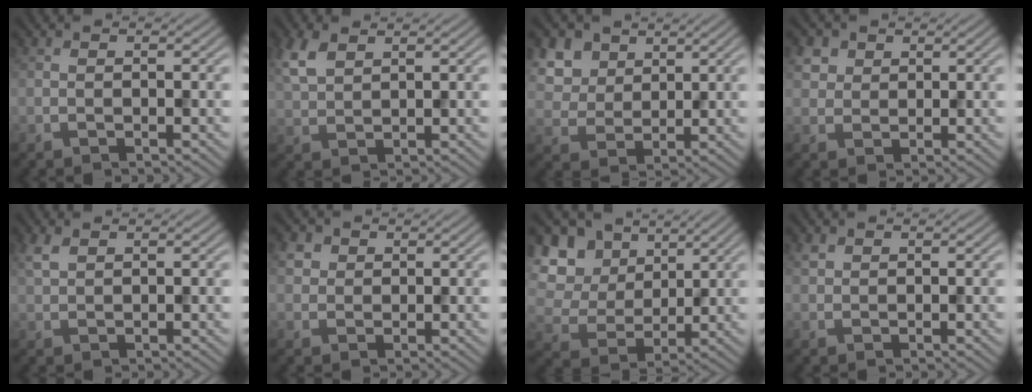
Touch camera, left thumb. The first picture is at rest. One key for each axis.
{"total": 4.4, "fx": 2.5, "fy": 2.2, "fz": 2.9, "tx": -0.084, "ty": 0.008, "tz": 0.057}
{"total": 7.6, "fx": 3.8, "fy": 5.5, "fz": 3.6, "tx": -0.137, "ty": -0.001, "tz": 0.079}
{"total": 3.3, "fx": 1.6, "fy": 2.6, "fz": 1.2, "tx": -0.040, "ty": -0.002, "tz": 0.038}
{"total": 1.9, "fx": 1.2, "fy": 0.8, "fz": 1.3, "tx": -0.038, "ty": 0.004, "tz": 0.029}
{"total": 2.4, "fx": 1.0, "fy": 2.1, "fz": 0.8, "tx": -0.025, "ty": 0.002, "tz": 0.020}
{"total": 11.3, "fx": 5.1, "fy": 8.3, "fz": 5.8, "tx": -0.170, "ty": 0.032, "tz": 0.092}
{"total": 1.0, "fx": 0.7, "fy": 0.6, "fz": 0.3, "tx": -0.010, "ty": 0.000, "tz": 0.017}